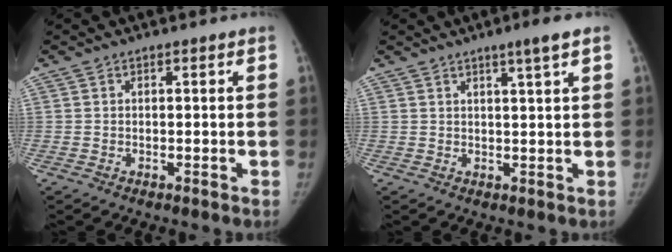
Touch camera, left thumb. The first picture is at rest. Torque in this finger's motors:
{"motor_torque": [-0.01, 0.01, 0.00, 0.00, 0.03]}